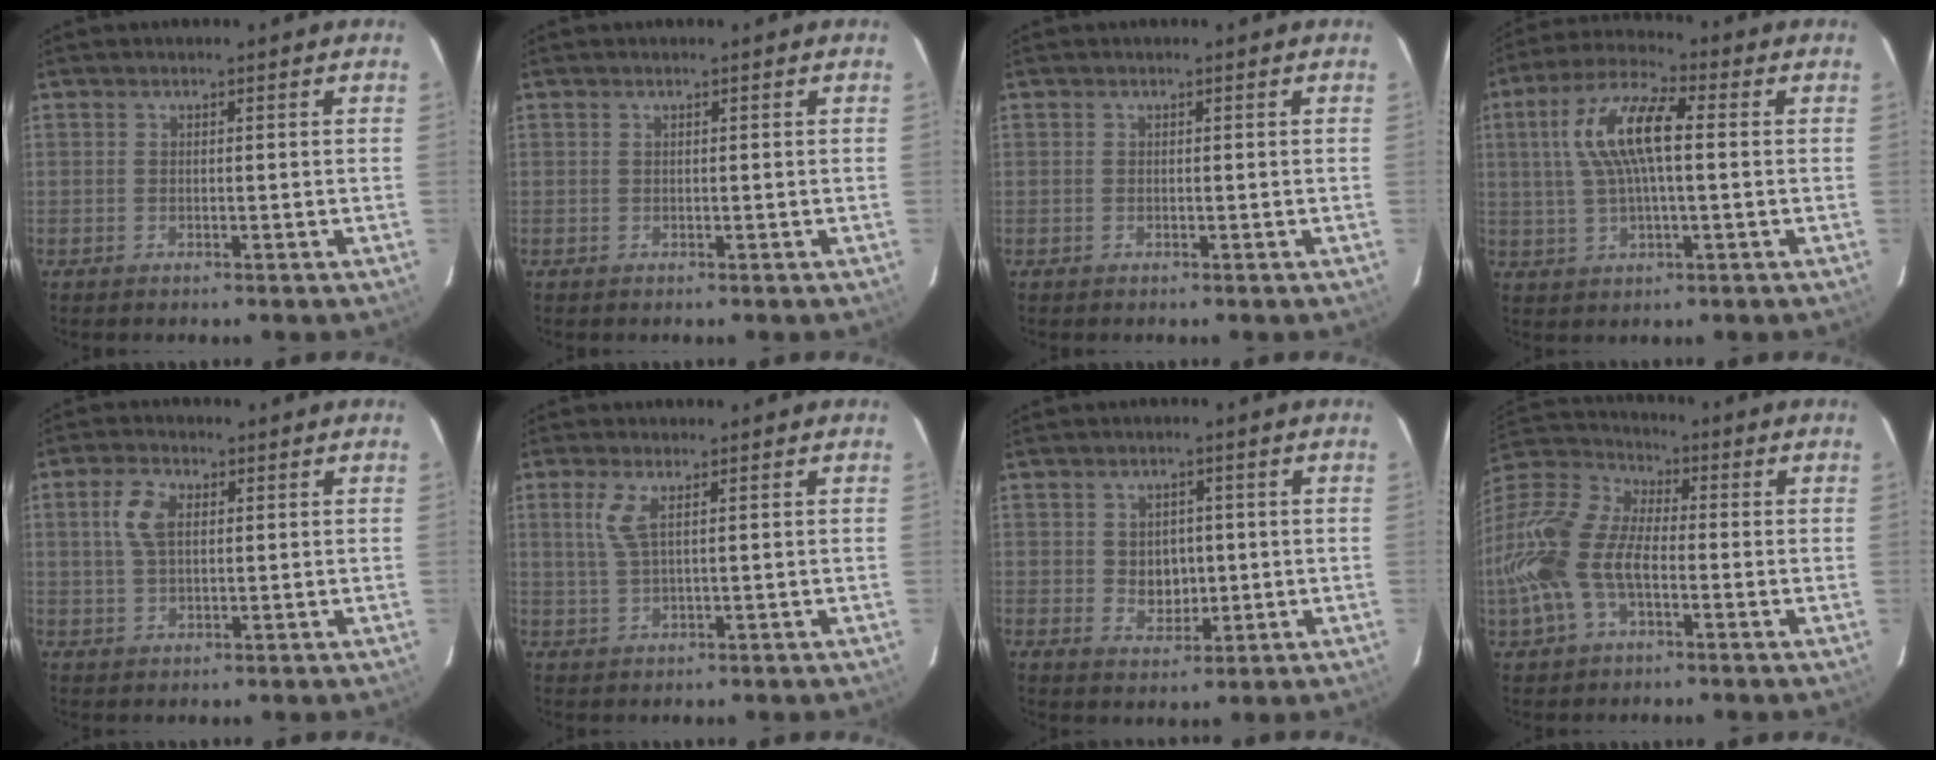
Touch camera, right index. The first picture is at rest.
{"total": 0.0}
{"total": 0.0}
{"total": 11.8, "force": [1.6, 3.6, 11.1], "torque": [-0.220, 0.019, 0.029]}
{"total": 5.4, "force": [1.4, 3.0, 4.3], "torque": [-0.086, 0.011, 0.029]}
{"total": 3.6, "force": [1.4, 0.5, 3.3], "torque": [-0.075, 0.000, 0.033]}
{"total": 4.7, "force": [0.1, 4.0, 2.6], "torque": [-0.044, 0.005, 0.009]}
{"total": 18.3, "force": [-4.5, 10.1, 14.6], "torque": [-0.321, 0.004, -0.094]}